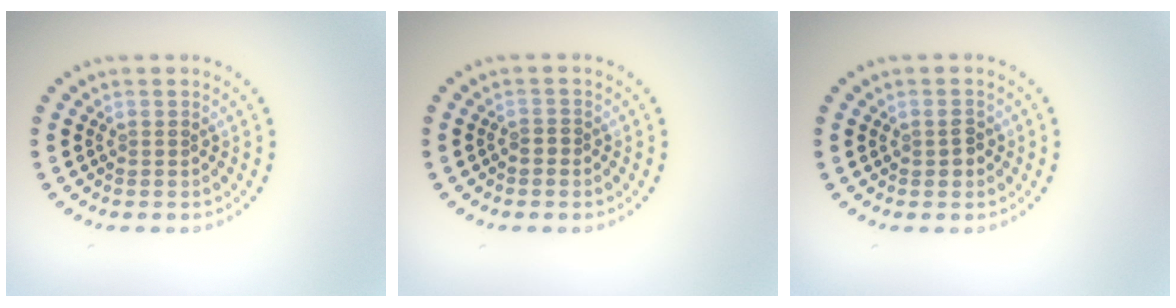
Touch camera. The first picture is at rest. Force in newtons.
{"total": 0.5, "press": 0.3, "slide": 0.4}
{"total": 1.4, "press": 1.4, "slide": 0.1}